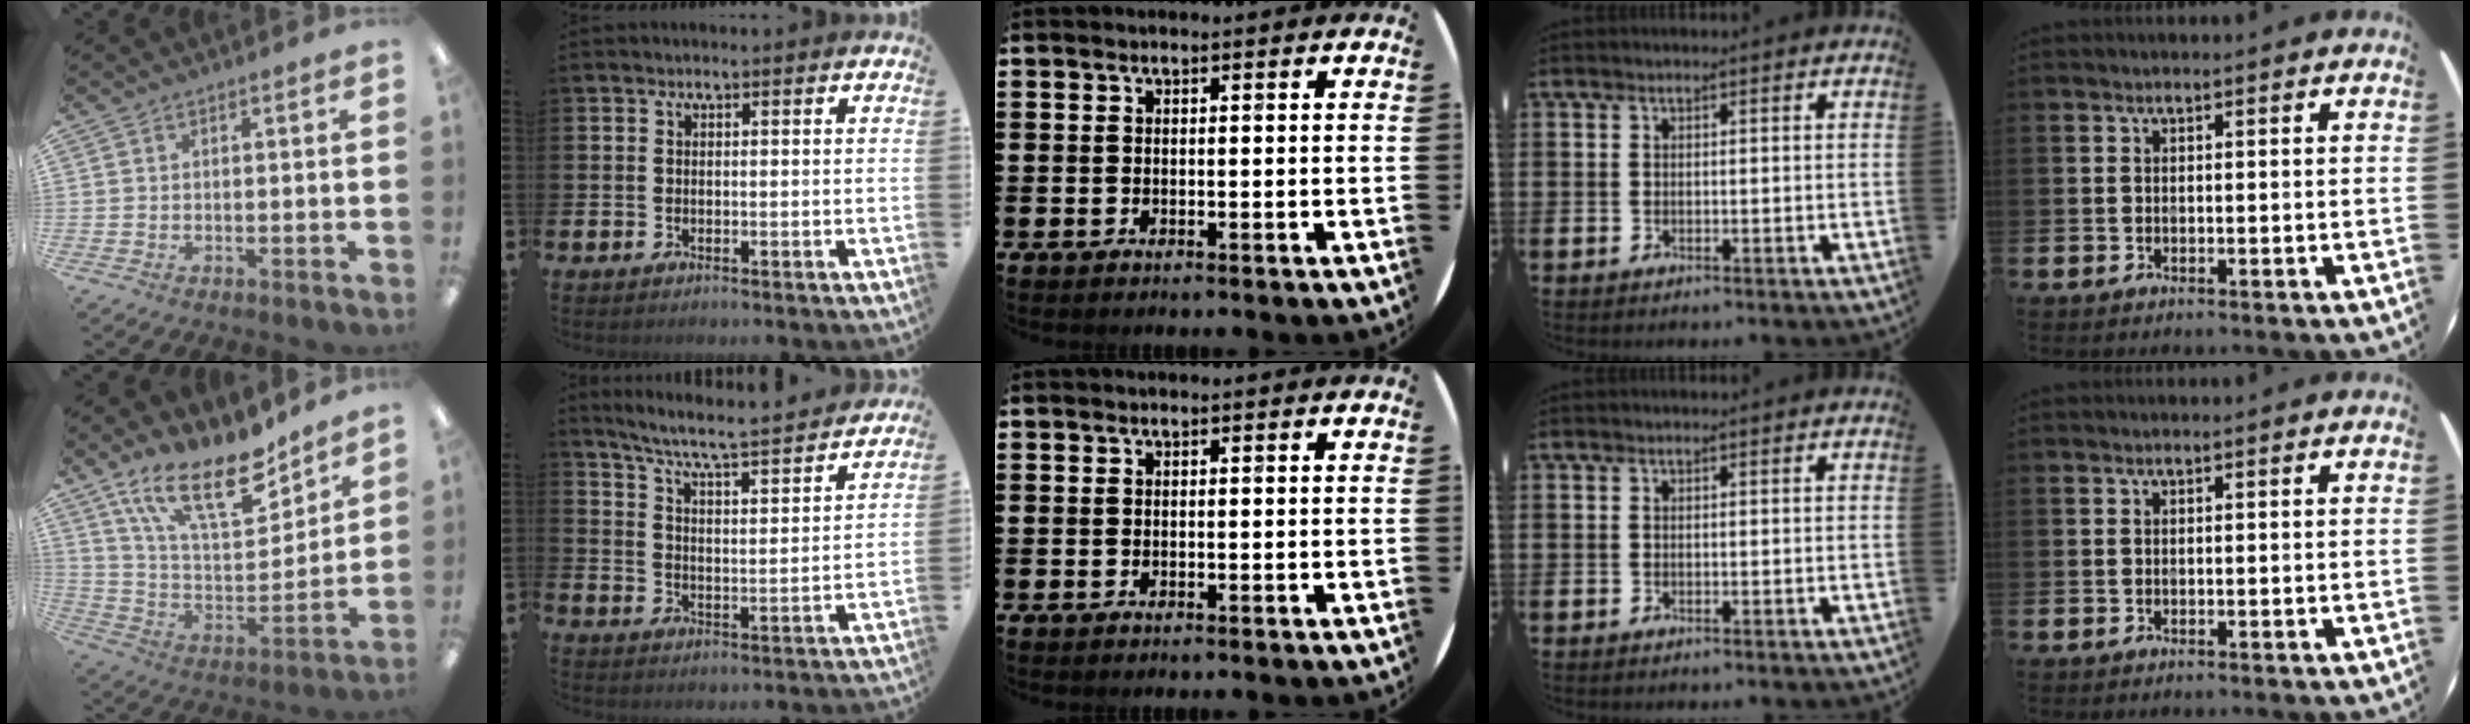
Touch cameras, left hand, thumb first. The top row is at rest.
{"thumb": {"total": 20.2, "force": [13.9, 7.4, 12.7], "torque": [-0.226, -0.079, 0.240]}, "index": {"total": 6.9, "force": [6.3, 0.2, 2.7], "torque": [-0.081, -0.052, 0.103]}}